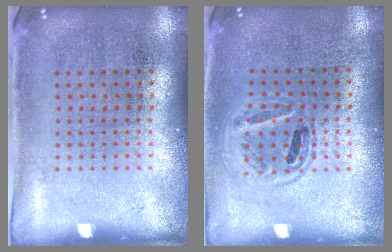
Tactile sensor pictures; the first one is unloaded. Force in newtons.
{"total": 0.9, "press": 0.9, "slide": 0.4}